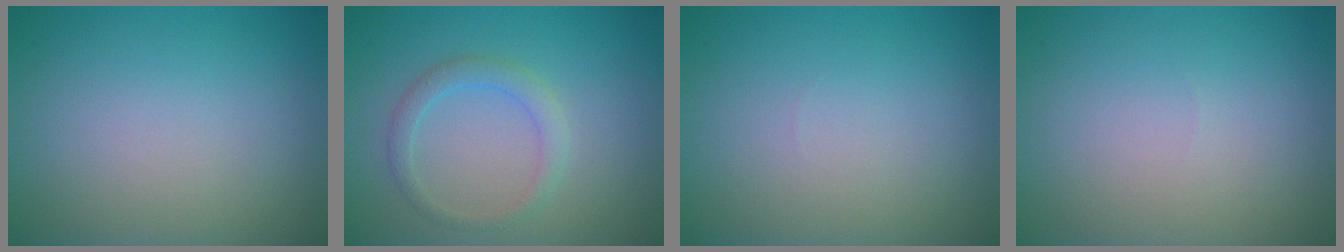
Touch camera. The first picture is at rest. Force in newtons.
{"total": 2.0, "press": 2.0, "slide": 0.1}
{"total": 0.0}
{"total": 0.0}